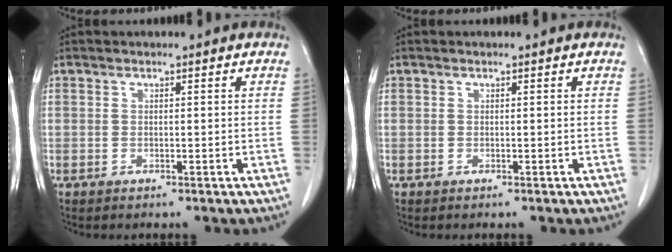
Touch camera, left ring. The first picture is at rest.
{"total": 0.0}